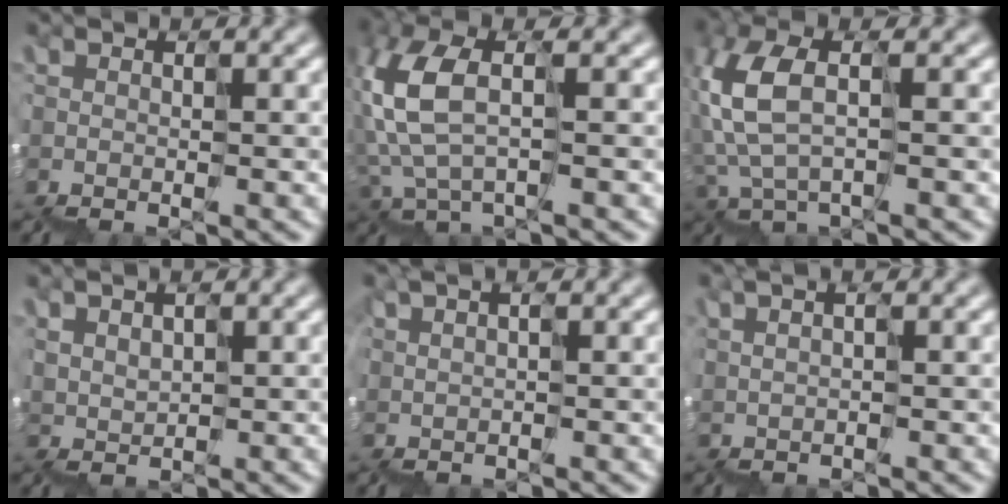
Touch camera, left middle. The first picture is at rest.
{"total": 4.1, "force": [1.3, 1.5, 3.6], "torque": [-0.112, 0.024, 0.023]}
{"total": 3.7, "force": [1.2, 1.3, 3.2], "torque": [-0.103, 0.023, 0.021]}
{"total": 2.0, "force": [1.3, 1.2, 0.9], "torque": [-0.019, 0.015, 0.036]}
{"total": 3.5, "force": [0.9, 1.7, 3.0], "torque": [-0.034, 0.017, 0.021]}
{"total": 1.6, "force": [0.7, 0.6, 1.4], "torque": [0.004, 0.010, 0.010]}